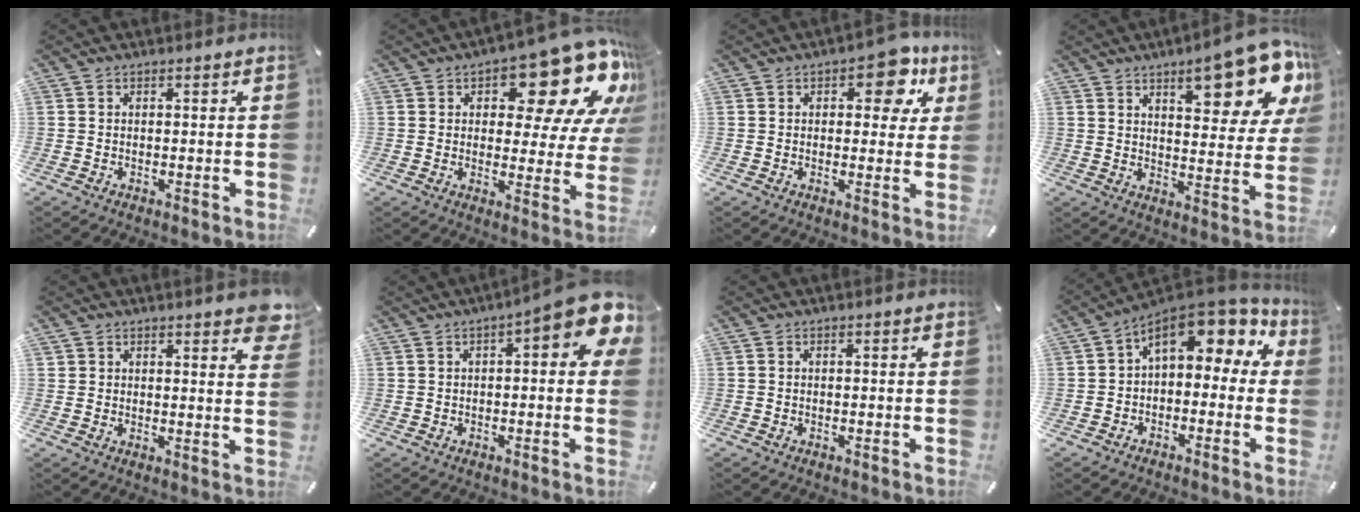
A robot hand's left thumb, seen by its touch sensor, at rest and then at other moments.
{"total": 20.3, "force": [12.0, 9.3, 13.4], "torque": [-0.169, -0.084, 0.198]}
{"total": 10.0, "force": [4.5, 5.5, 7.1], "torque": [-0.068, -0.021, 0.068]}
{"total": 17.6, "force": [10.2, 6.4, 12.8], "torque": [-0.158, -0.065, 0.161]}
{"total": 4.1, "force": [3.4, 1.8, 1.5], "torque": [-0.007, -0.021, 0.057]}
{"total": 10.2, "force": [4.1, 2.7, 9.0], "torque": [-0.113, -0.034, 0.064]}
{"total": 0.0}
{"total": 9.5, "force": [4.3, 5.6, 6.3], "torque": [-0.093, -0.033, 0.077]}